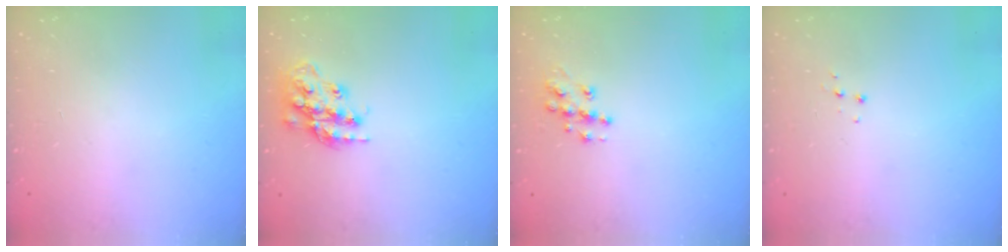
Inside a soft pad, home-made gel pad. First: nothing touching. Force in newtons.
{"total": 17.3, "press": 17.3, "slide": 1.4}
{"total": 9.5, "press": 9.5, "slide": 0.6}
{"total": 3.7, "press": 3.7, "slide": 0.4}